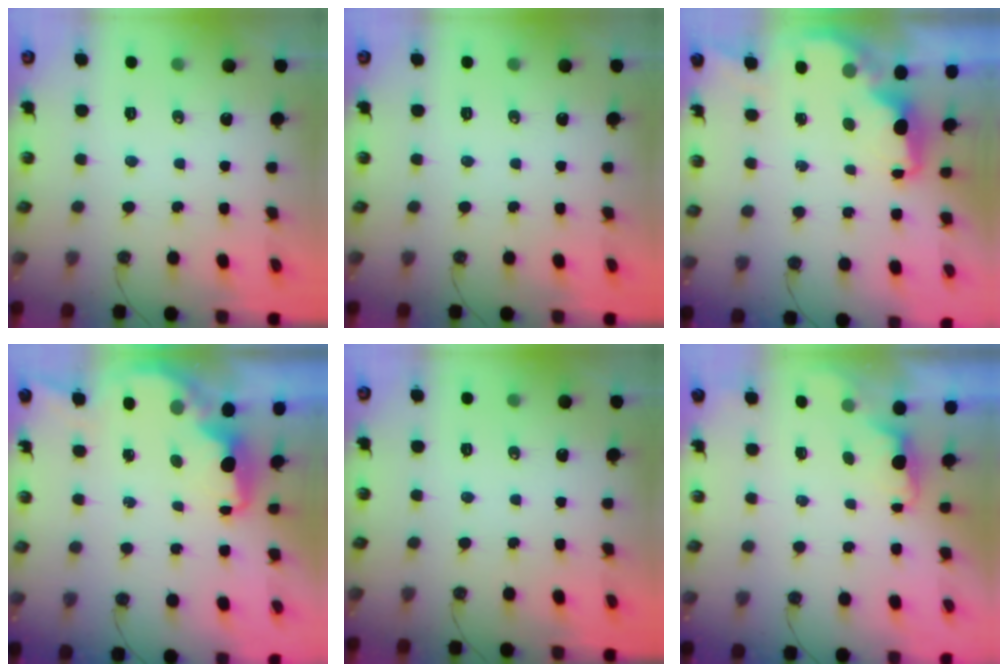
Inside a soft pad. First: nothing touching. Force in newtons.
{"total": 0.0}
{"total": 2.0, "press": 1.9, "slide": 0.7}
{"total": 2.2, "press": 2.1, "slide": 0.8}
{"total": 0.0}
{"total": 0.8, "press": 0.2, "slide": 0.7}